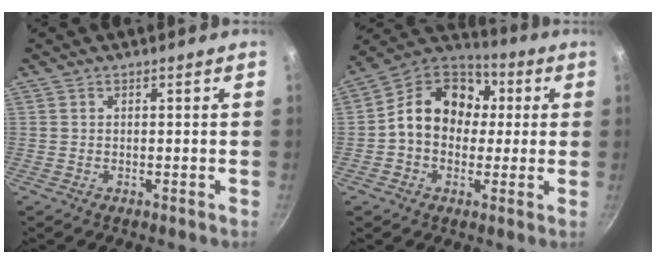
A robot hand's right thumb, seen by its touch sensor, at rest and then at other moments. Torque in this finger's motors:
{"motor_torque": [1.50, 2.12, 0.95, -0.41, 0.09]}